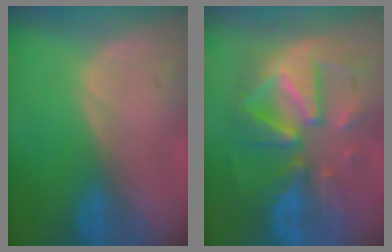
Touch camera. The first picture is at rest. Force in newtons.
{"total": 12.4, "press": 12.4, "slide": 1.2}